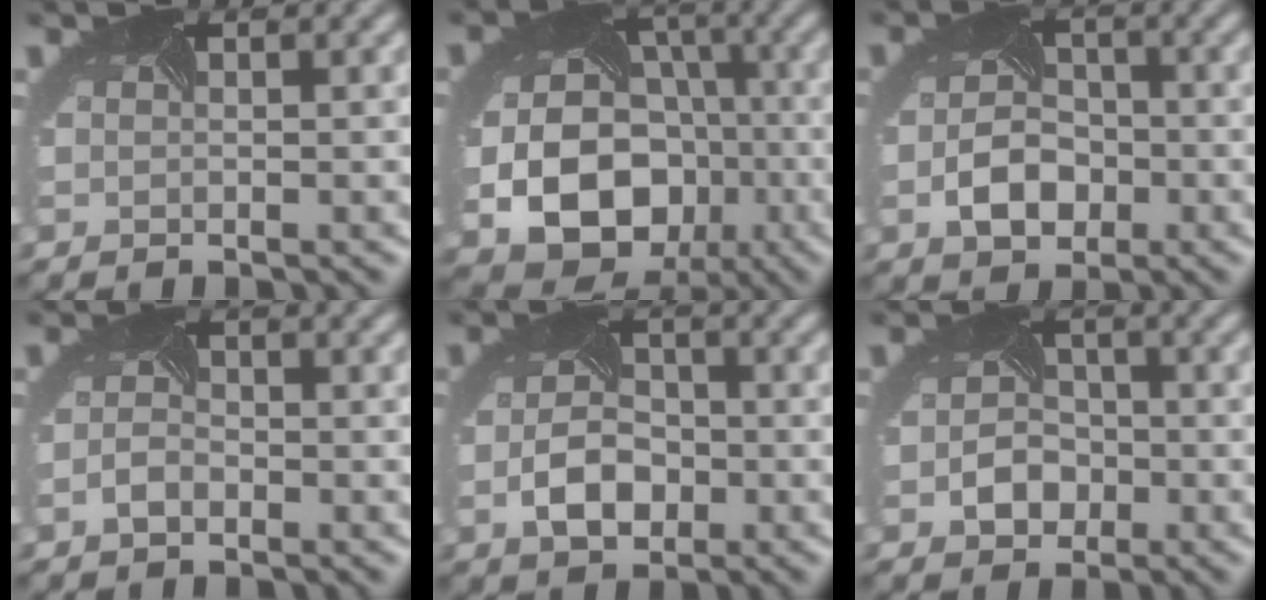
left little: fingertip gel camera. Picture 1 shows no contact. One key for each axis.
{"total": 14.7, "fx": -3.9, "fy": 12.2, "fz": 7.3, "tx": -0.140, "ty": -0.049, "tz": -0.067}
{"total": 3.9, "fx": -1.3, "fy": 2.8, "fz": 2.4, "tx": -0.048, "ty": -0.007, "tz": -0.025}
{"total": 1.5, "fx": -0.9, "fy": 0.8, "fz": 0.8, "tx": -0.021, "ty": -0.002, "tz": -0.020}
{"total": 4.1, "fx": -1.2, "fy": 2.8, "fz": 2.8, "tx": -0.058, "ty": -0.008, "tz": -0.025}
{"total": 3.1, "fx": -1.0, "fy": 2.5, "fz": 1.4, "tx": -0.023, "ty": -0.005, "tz": -0.023}